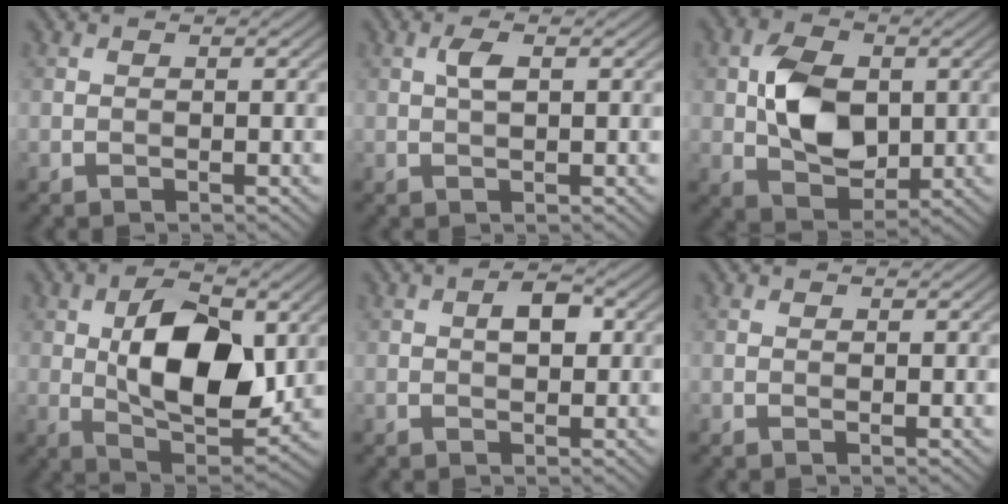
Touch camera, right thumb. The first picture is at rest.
{"total": 2.0, "force": [0.5, 0.7, 1.8], "torque": [-0.041, 0.006, 0.007]}
{"total": 8.4, "force": [0.7, 5.8, 6.0], "torque": [-0.118, 0.000, 0.013]}
{"total": 12.6, "force": [1.6, 6.8, 10.6], "torque": [-0.174, -0.003, 0.031]}
{"total": 2.8, "force": [0.5, 1.5, 2.3], "torque": [-0.035, 0.003, 0.005]}
{"total": 0.0}